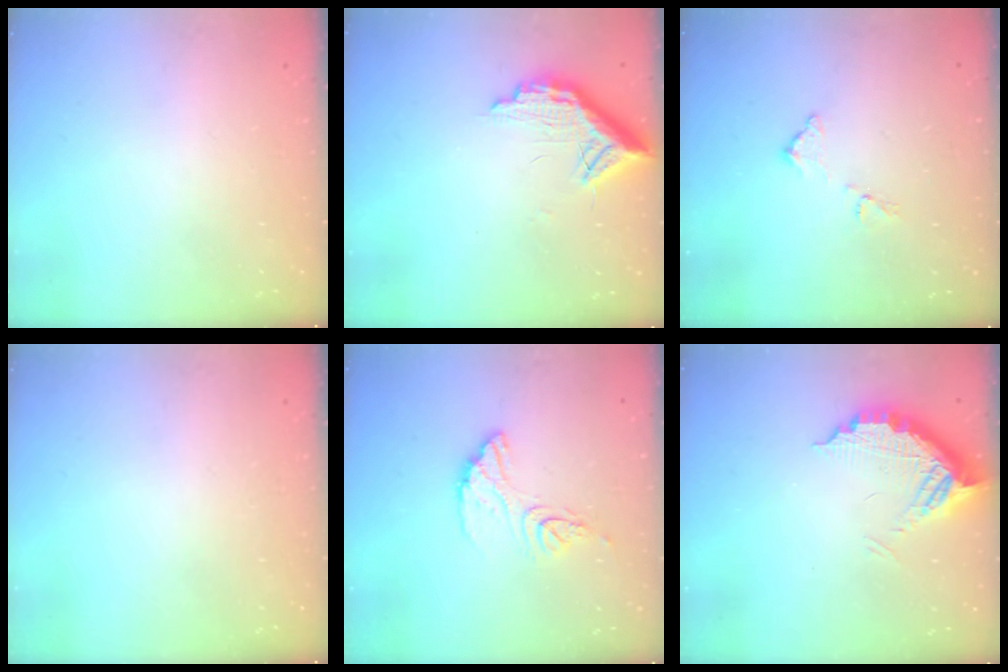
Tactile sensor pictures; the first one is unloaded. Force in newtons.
{"total": 11.0, "press": 11.0, "slide": 0.7}
{"total": 7.5, "press": 7.5, "slide": 0.3}
{"total": 0.0}
{"total": 11.5, "press": 11.4, "slide": 1.0}
{"total": 10.8, "press": 10.7, "slide": 0.9}